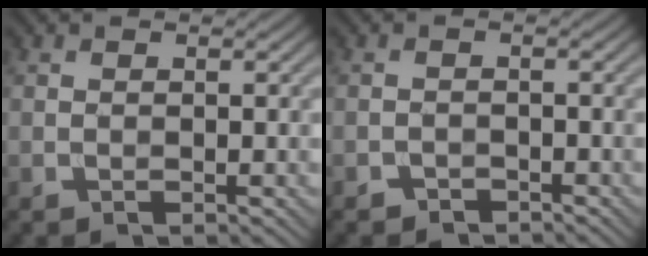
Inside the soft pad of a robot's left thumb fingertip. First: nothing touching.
{"total": 1.2, "force": [-1.1, 0.3, -0.3], "torque": [0.007, 0.001, -0.021]}